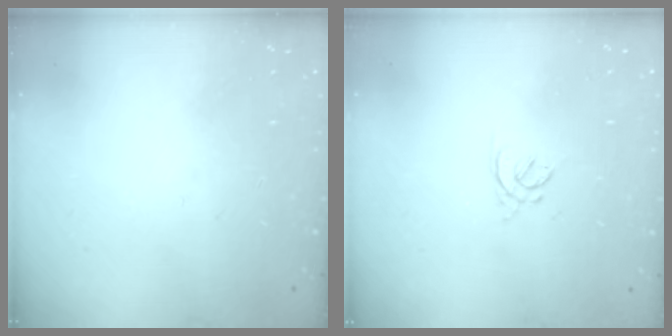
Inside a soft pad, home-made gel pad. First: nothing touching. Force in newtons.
{"total": 2.8, "press": 2.8, "slide": 0.7}